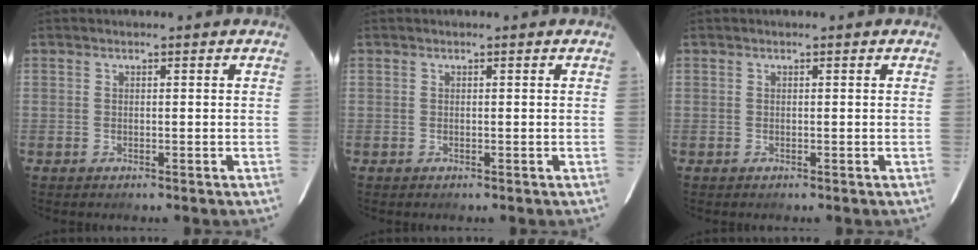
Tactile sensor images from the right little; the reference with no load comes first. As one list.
[{"total": 0.0}, {"total": 0.0}]